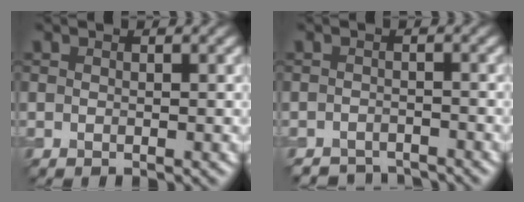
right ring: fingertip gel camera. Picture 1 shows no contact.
{"total": 2.6, "force": [-2.5, 0.6, 0.0], "torque": [0.008, 0.001, -0.043]}